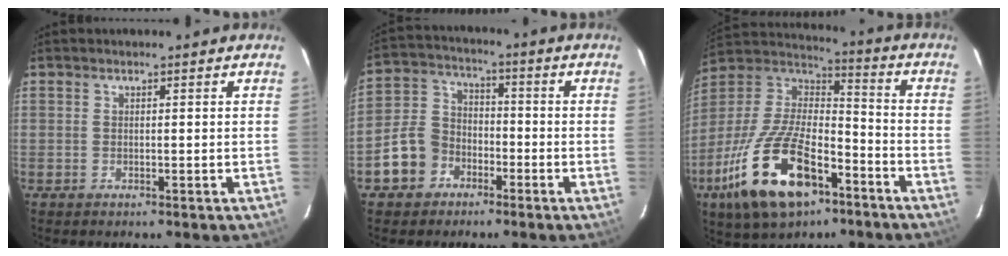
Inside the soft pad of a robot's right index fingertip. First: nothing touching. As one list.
[{"total": 9.0, "force": [-4.8, 7.1, 2.9], "torque": [-0.077, 0.036, -0.080]}, {"total": 23.5, "force": [-12.1, 10.8, 17.0], "torque": [-0.353, -0.024, -0.211]}]